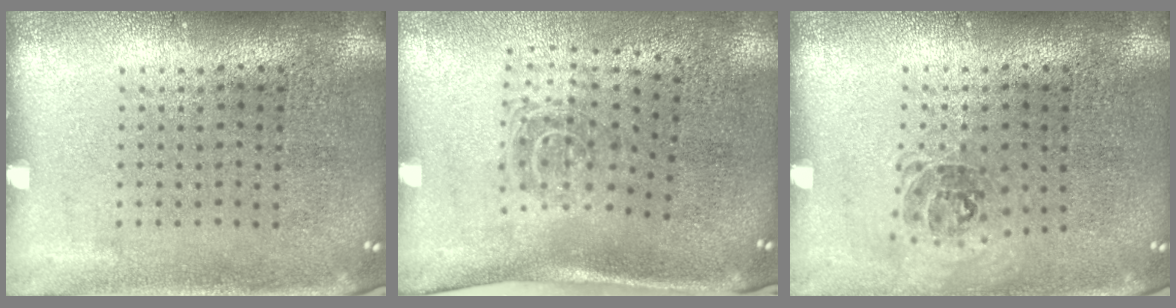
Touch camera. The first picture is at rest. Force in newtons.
{"total": 1.8, "press": 1.2, "slide": 1.3}
{"total": 1.0, "press": 0.8, "slide": 0.5}